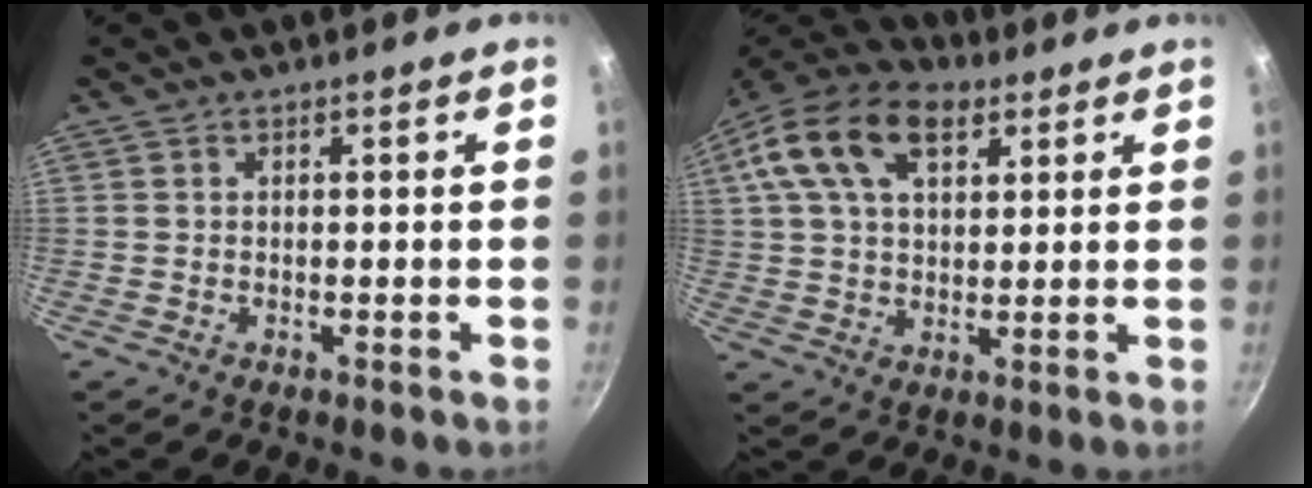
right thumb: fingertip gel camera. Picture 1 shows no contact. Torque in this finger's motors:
{"motor_torque": [-0.28, 0.52, 0.32, -0.23, 0.12]}